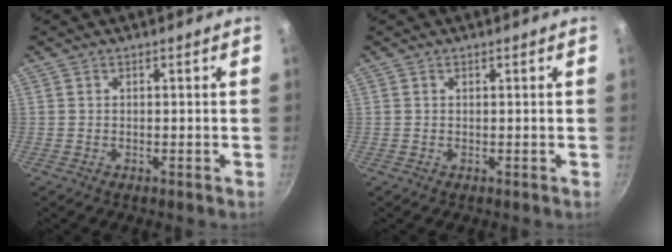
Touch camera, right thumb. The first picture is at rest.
{"total": 0.0}